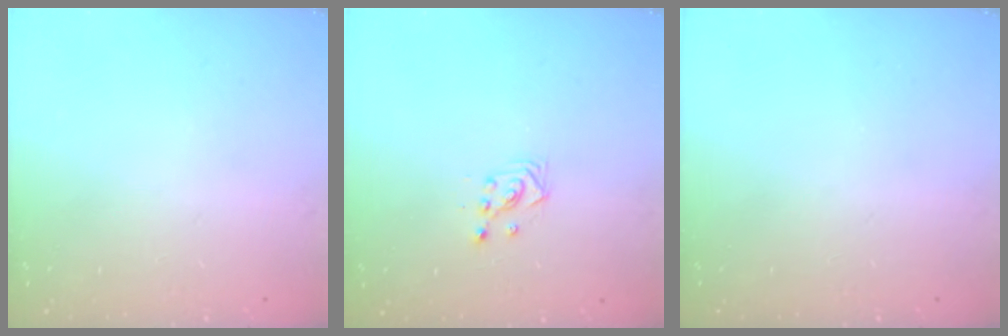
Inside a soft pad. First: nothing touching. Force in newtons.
{"total": 3.3, "press": 3.3, "slide": 0.2}
{"total": 0.0}